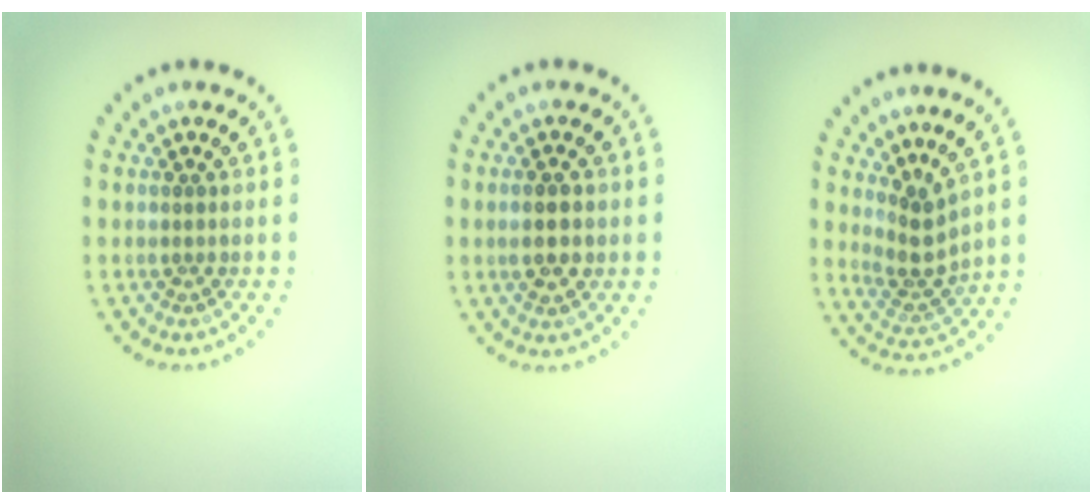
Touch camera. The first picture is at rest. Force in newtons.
{"total": 3.1, "press": 3.1, "slide": 0.2}
{"total": 2.6, "press": 1.9, "slide": 1.8}